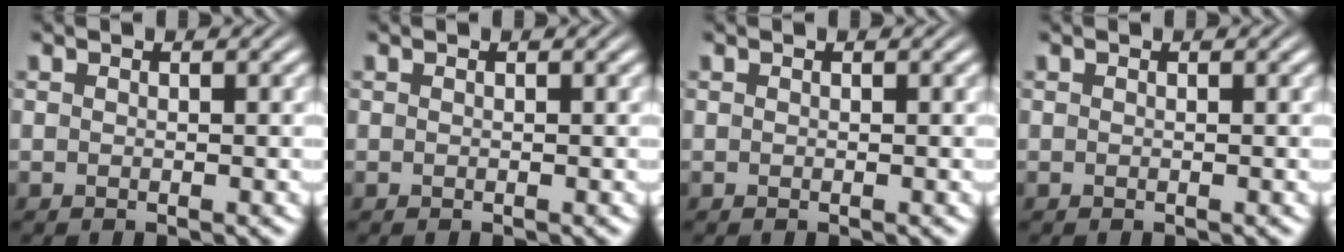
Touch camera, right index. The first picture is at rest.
{"total": 0.0}
{"total": 0.0}
{"total": 0.0}